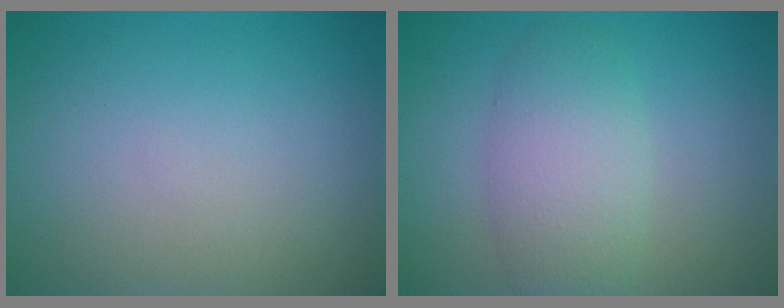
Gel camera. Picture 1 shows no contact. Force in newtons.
{"total": 4.4, "press": 4.3, "slide": 0.2}